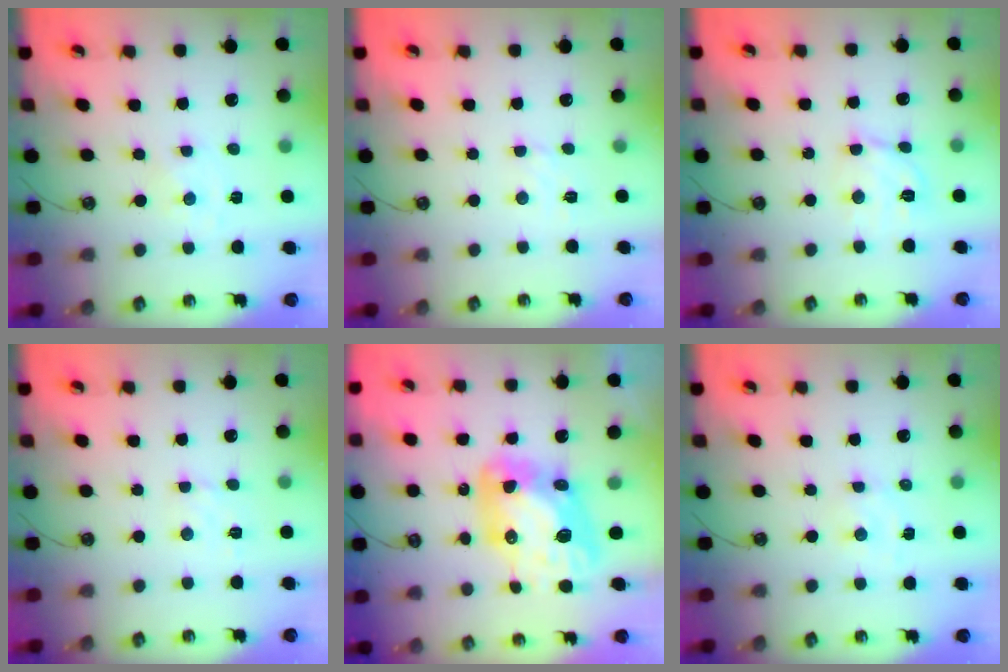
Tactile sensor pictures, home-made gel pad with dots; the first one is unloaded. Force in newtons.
{"total": 3.8, "press": 3.7, "slide": 0.6}
{"total": 10.6, "press": 10.5, "slide": 1.3}
{"total": 2.1, "press": 2.0, "slide": 0.6}
{"total": 14.9, "press": 14.8, "slide": 1.5}
{"total": 2.3, "press": 2.3, "slide": 0.3}